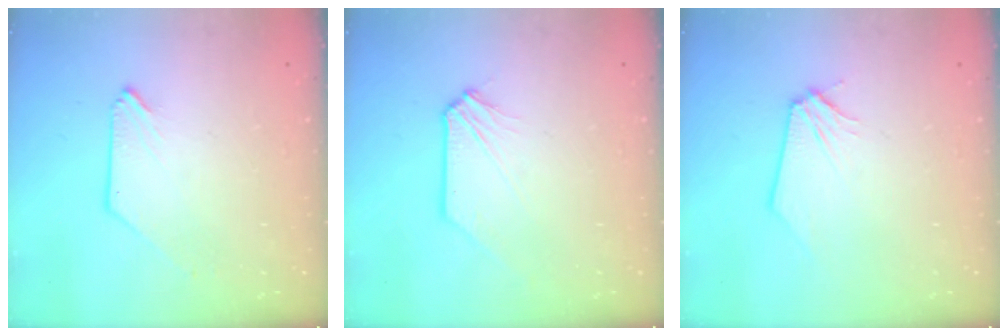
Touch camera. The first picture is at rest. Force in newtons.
{"total": 0.7, "press": 0.7, "slide": 0.1}
{"total": 0.0}